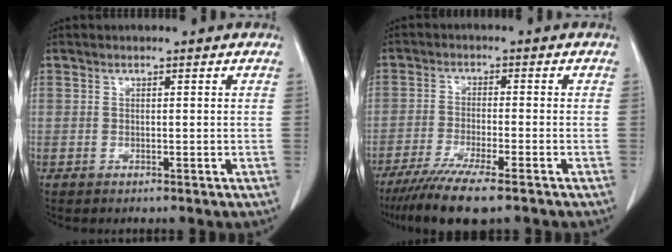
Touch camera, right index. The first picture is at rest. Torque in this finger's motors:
{"motor_torque": [1.02, -0.99, 0.50, 0.16]}